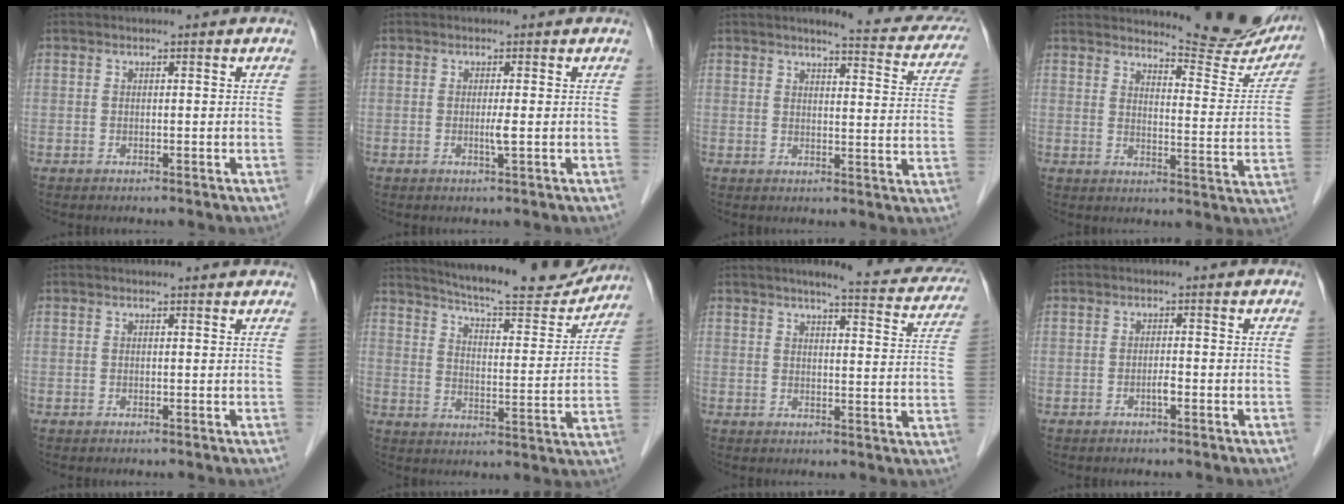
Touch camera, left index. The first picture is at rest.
{"total": 1.4, "force": [-0.1, -0.3, 1.3], "torque": [-0.028, -0.003, -0.004]}
{"total": 12.6, "force": [11.2, 2.0, 5.4], "torque": [-0.044, -0.021, 0.107]}
{"total": 15.4, "force": [14.6, 2.2, 4.5], "torque": [-0.047, -0.067, 0.164]}
{"total": 2.2, "force": [2.1, 0.4, 0.4], "torque": [-0.015, 0.009, 0.019]}
{"total": 18.8, "force": [17.4, 2.1, 6.6], "torque": [-0.101, -0.031, 0.233]}
{"total": 14.5, "force": [12.7, 2.0, 6.7], "torque": [-0.066, -0.015, 0.132]}
{"total": 1.0, "force": [-0.5, 0.1, 0.8], "torque": [-0.018, 0.002, -0.010]}